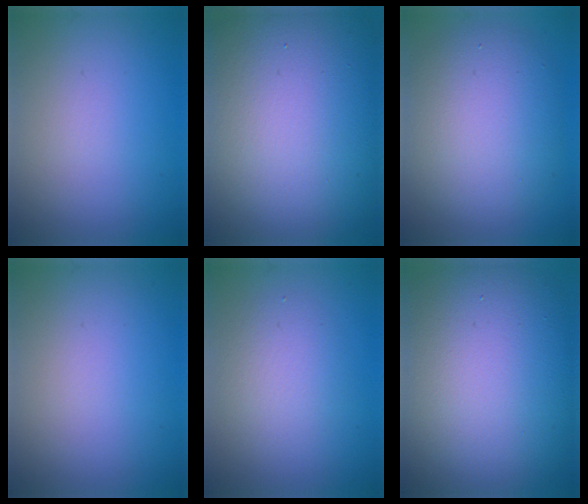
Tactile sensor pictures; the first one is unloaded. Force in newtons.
{"total": 21.1, "press": 21.0, "slide": 1.4}
{"total": 7.8, "press": 7.8, "slide": 0.2}
{"total": 0.0}
{"total": 2.9, "press": 2.9, "slide": 0.0}
{"total": 16.0, "press": 15.9, "slide": 1.5}